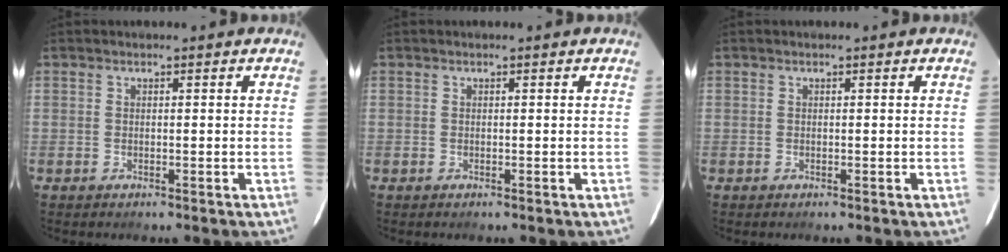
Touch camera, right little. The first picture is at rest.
{"total": 0.0}
{"total": 0.0}